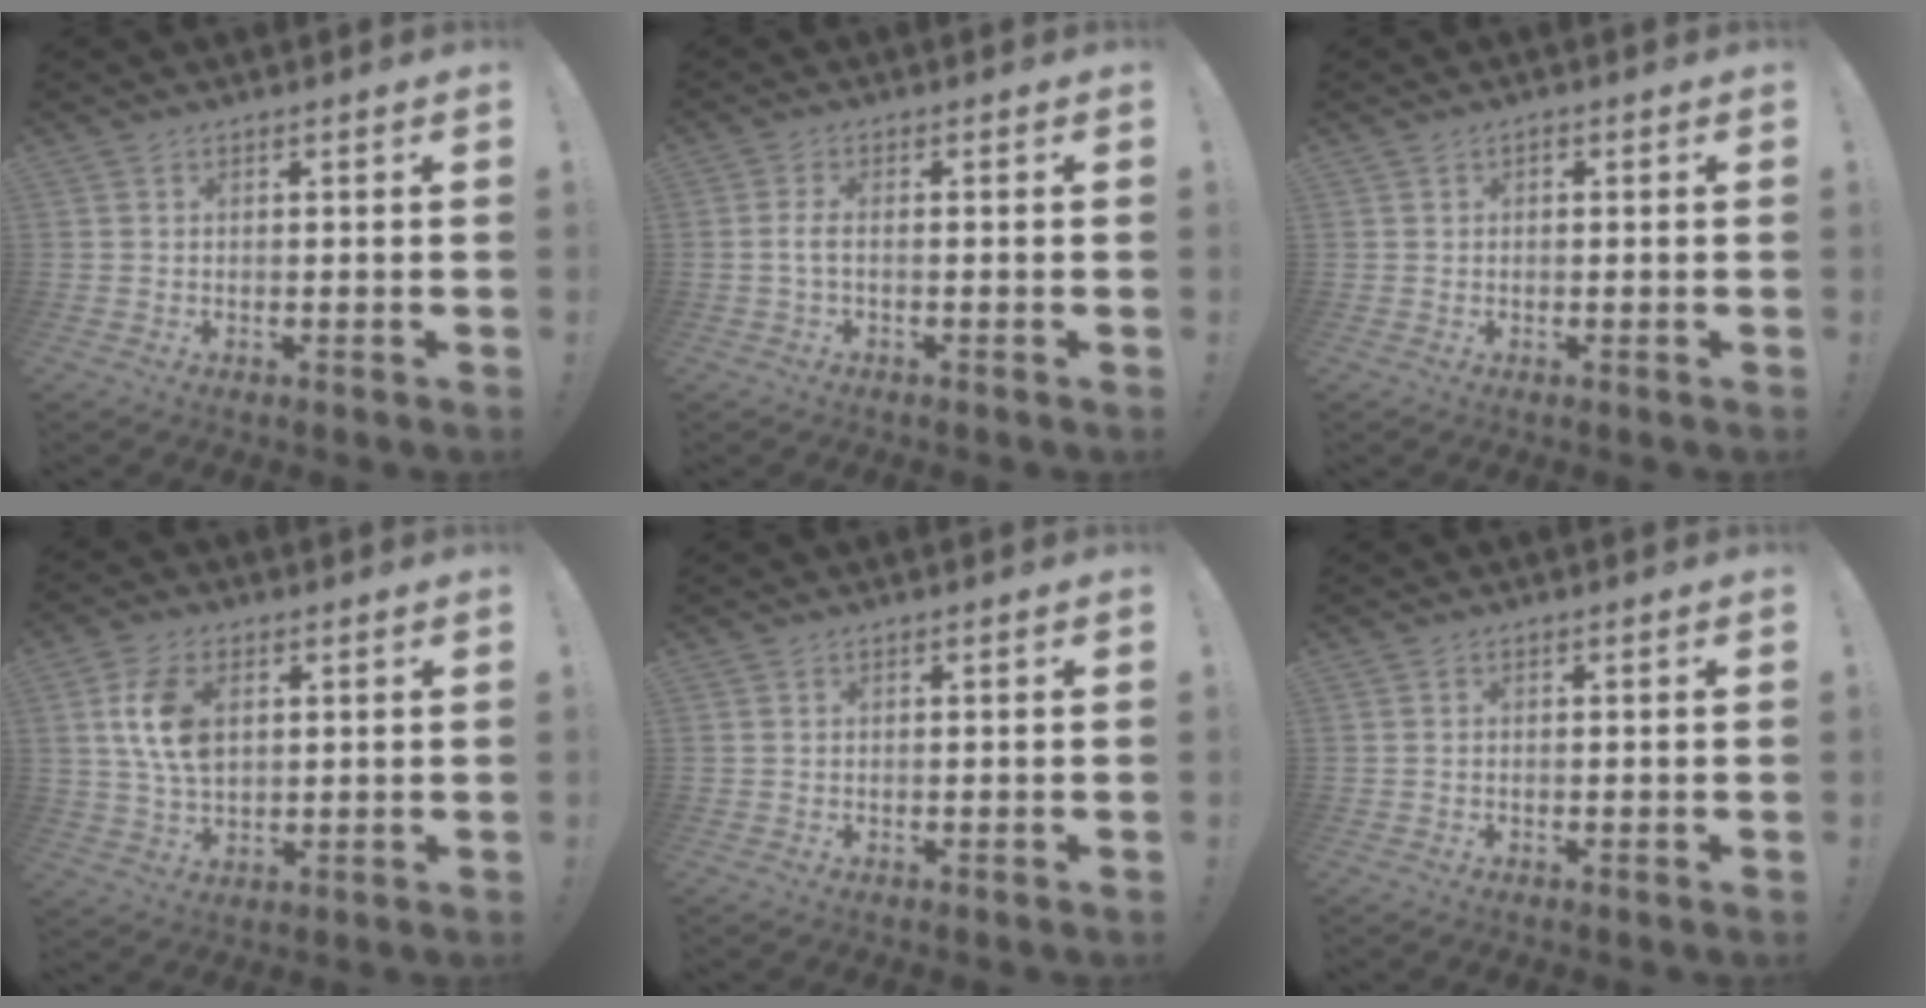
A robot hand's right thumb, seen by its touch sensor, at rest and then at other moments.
{"total": 3.1, "force": [-0.6, 0.8, 3.0], "torque": [-0.068, -0.003, -0.013]}
{"total": 1.1, "force": [-0.2, 0.9, 0.6], "torque": [-0.017, 0.005, -0.005]}
{"total": 11.2, "force": [2.8, 7.2, 8.2], "torque": [-0.159, 0.003, 0.052]}
{"total": 0.0}
{"total": 0.0}